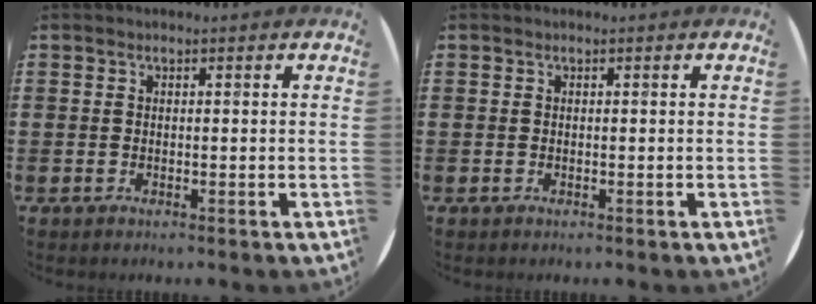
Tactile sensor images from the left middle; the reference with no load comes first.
{"total": 0.0}